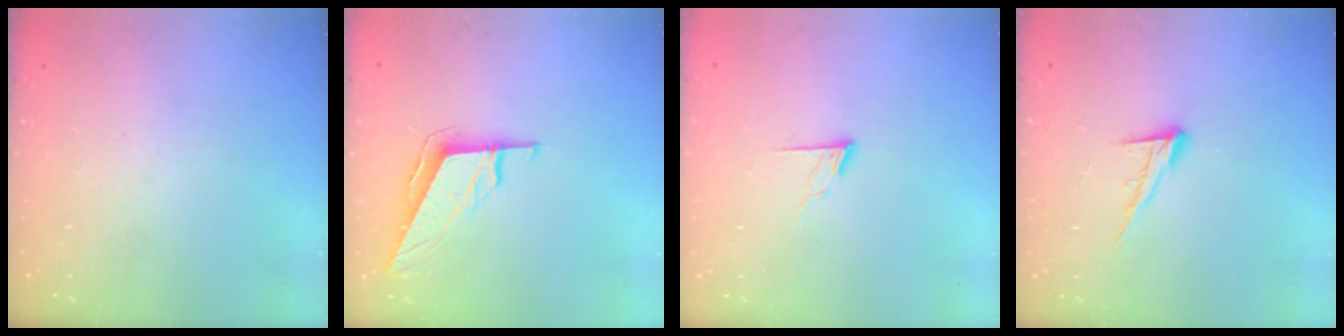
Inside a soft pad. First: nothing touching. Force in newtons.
{"total": 8.6, "press": 8.6, "slide": 0.2}
{"total": 5.7, "press": 5.7, "slide": 0.6}
{"total": 10.6, "press": 10.5, "slide": 1.6}